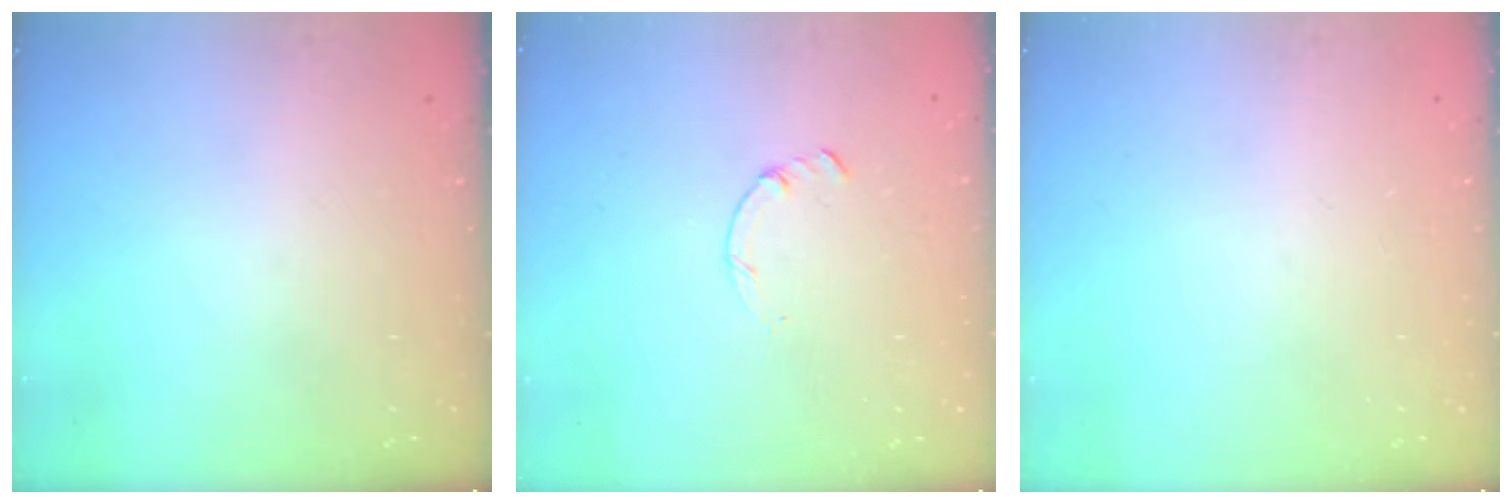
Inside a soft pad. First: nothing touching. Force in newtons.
{"total": 0.0}
{"total": 0.0}